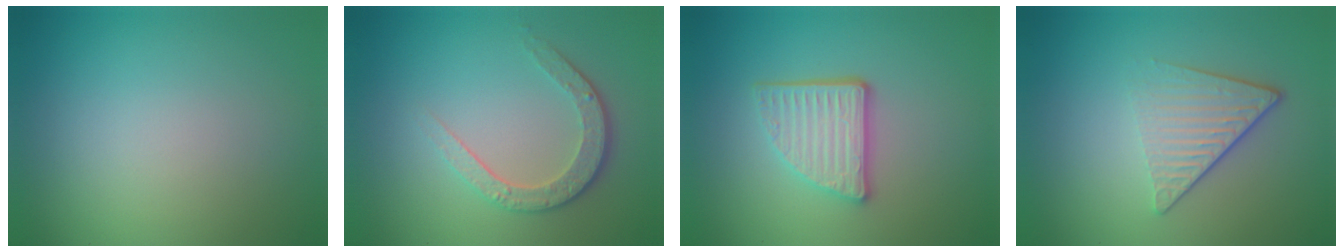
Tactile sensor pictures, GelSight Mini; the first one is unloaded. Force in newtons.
{"total": 3.4, "press": 2.6, "slide": 2.2}
{"total": 4.2, "press": 3.3, "slide": 2.6}
{"total": 4.3, "press": 2.8, "slide": 3.3}